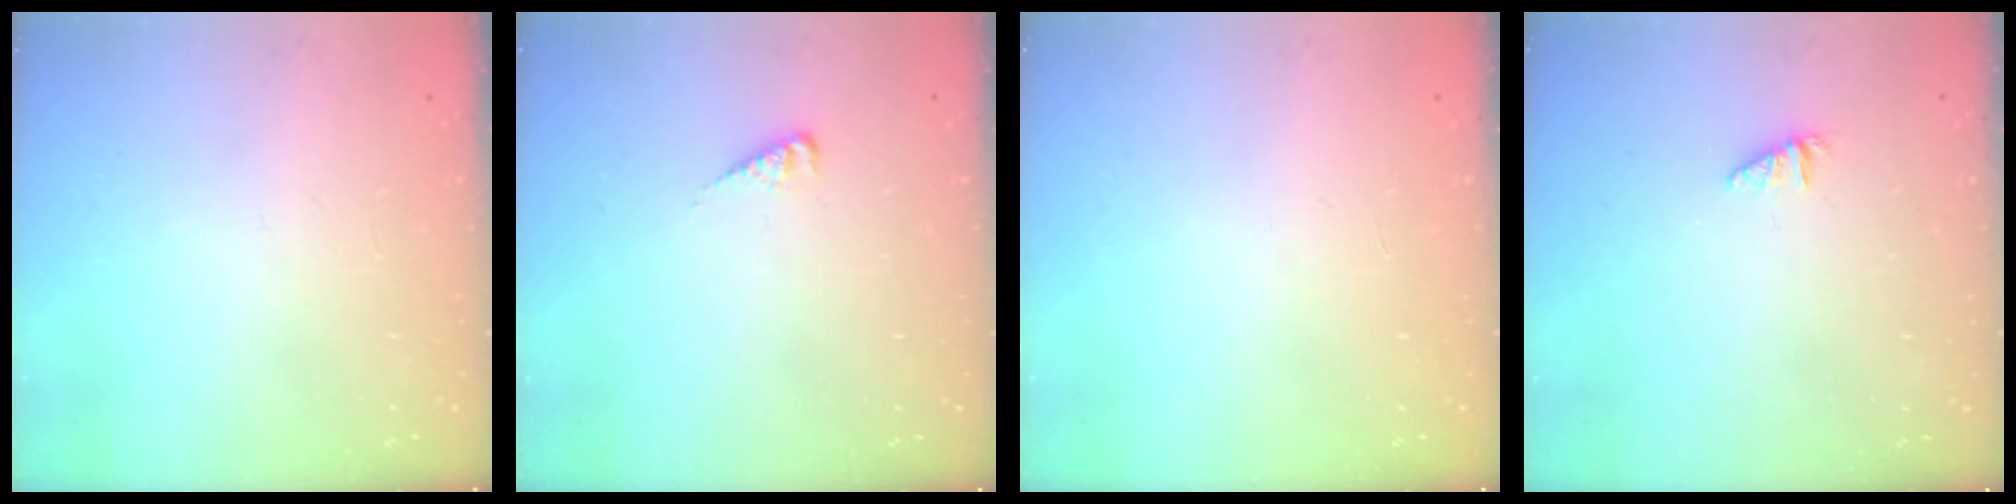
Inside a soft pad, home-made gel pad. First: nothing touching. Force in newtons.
{"total": 2.6, "press": 2.6, "slide": 0.5}
{"total": 0.0}
{"total": 1.1, "press": 1.1, "slide": 0.1}